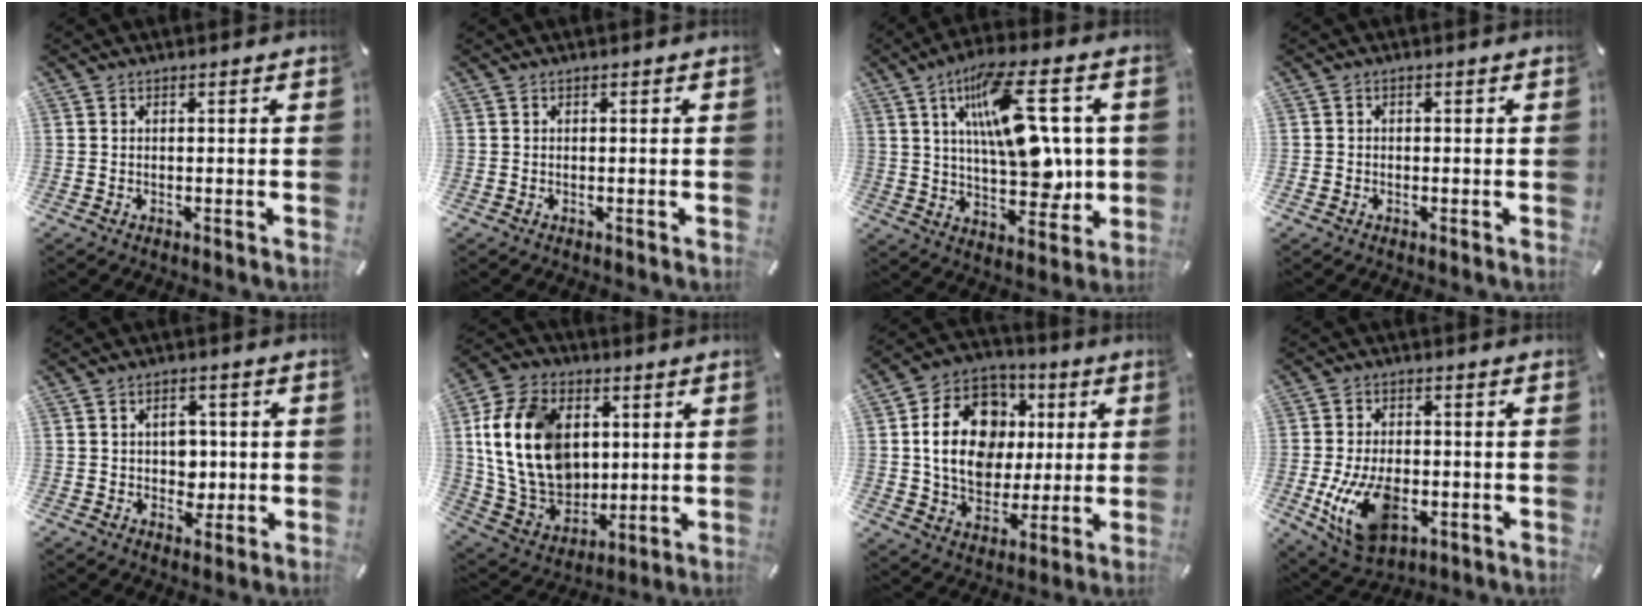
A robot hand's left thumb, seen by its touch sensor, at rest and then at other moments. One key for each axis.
{"total": 0.0}
{"total": 19.0, "fx": 5.7, "fy": 8.4, "fz": 16.0, "tx": -0.255, "ty": -0.012, "tz": 0.091}
{"total": 1.0, "fx": -0.4, "fy": 0.9, "fz": 0.2, "tx": -0.004, "ty": 0.003, "tz": -0.010}
{"total": 5.2, "fx": 0.2, "fy": 4.3, "fz": 2.9, "tx": -0.031, "ty": -0.002, "tz": -0.003}
{"total": 19.4, "fx": 3.7, "fy": 14.7, "fz": 12.1, "tx": -0.266, "ty": -0.014, "tz": 0.069}
{"total": 18.0, "fx": 2.5, "fy": 14.6, "fz": 10.2, "tx": -0.185, "ty": 0.012, "tz": 0.052}
{"total": 13.8, "fx": -3.5, "fy": 8.8, "fz": 10.1, "tx": -0.196, "ty": -0.003, "tz": -0.059}